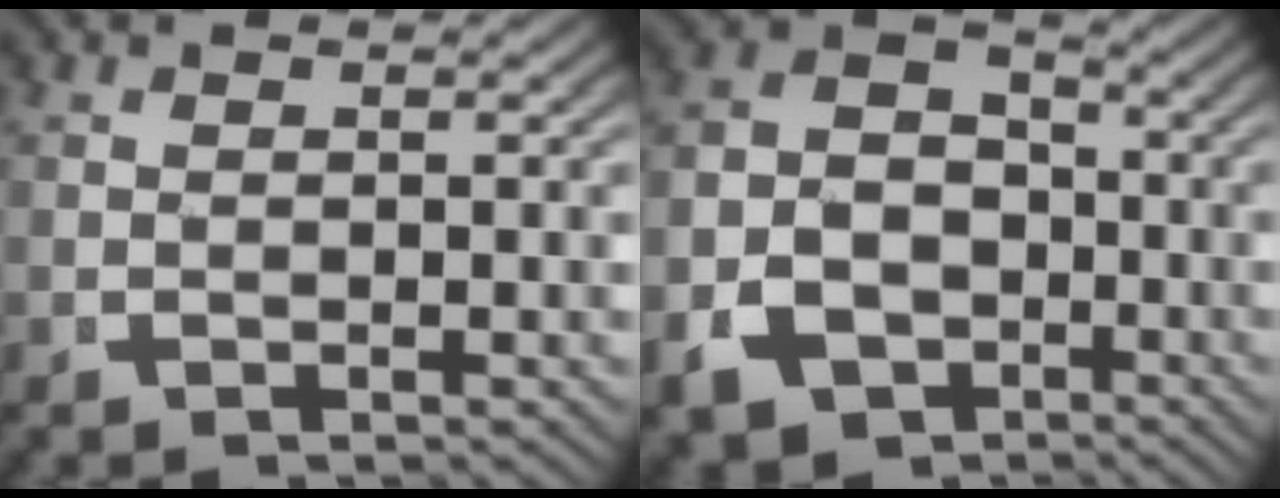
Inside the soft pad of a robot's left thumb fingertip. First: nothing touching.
{"total": 12.4, "force": [-3.2, 10.2, 6.4], "torque": [-0.111, -0.030, -0.053]}